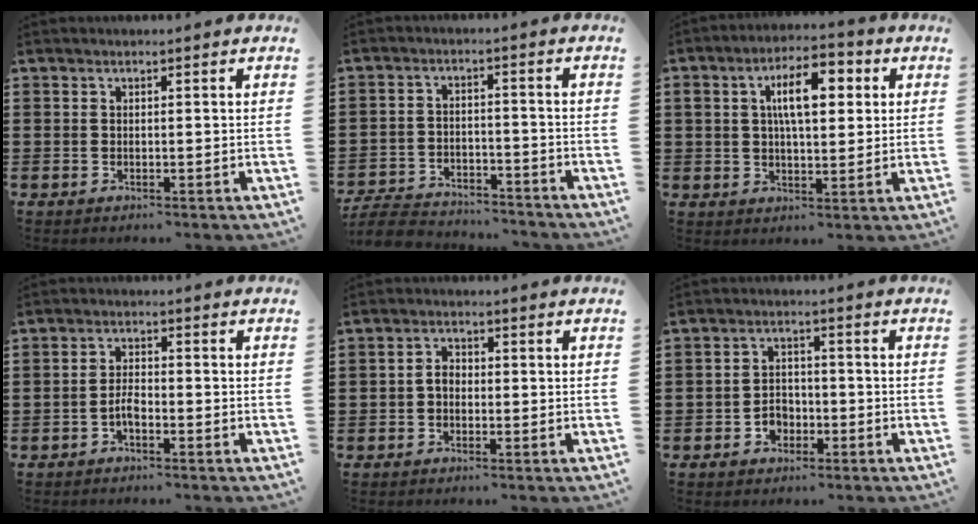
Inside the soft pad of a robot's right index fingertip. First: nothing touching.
{"total": 6.1, "force": [-5.9, 1.0, 1.1], "torque": [-0.032, 0.005, -0.119]}
{"total": 8.6, "force": [2.4, 3.8, 7.3], "torque": [-0.126, 0.006, 0.033]}
{"total": 2.9, "force": [-1.5, 1.2, 2.2], "torque": [-0.049, 0.003, -0.031]}
{"total": 2.2, "force": [-0.6, 1.4, 1.5], "torque": [-0.038, 0.001, -0.015]}
{"total": 2.9, "force": [-1.5, 2.2, 1.1], "torque": [-0.026, 0.007, -0.034]}